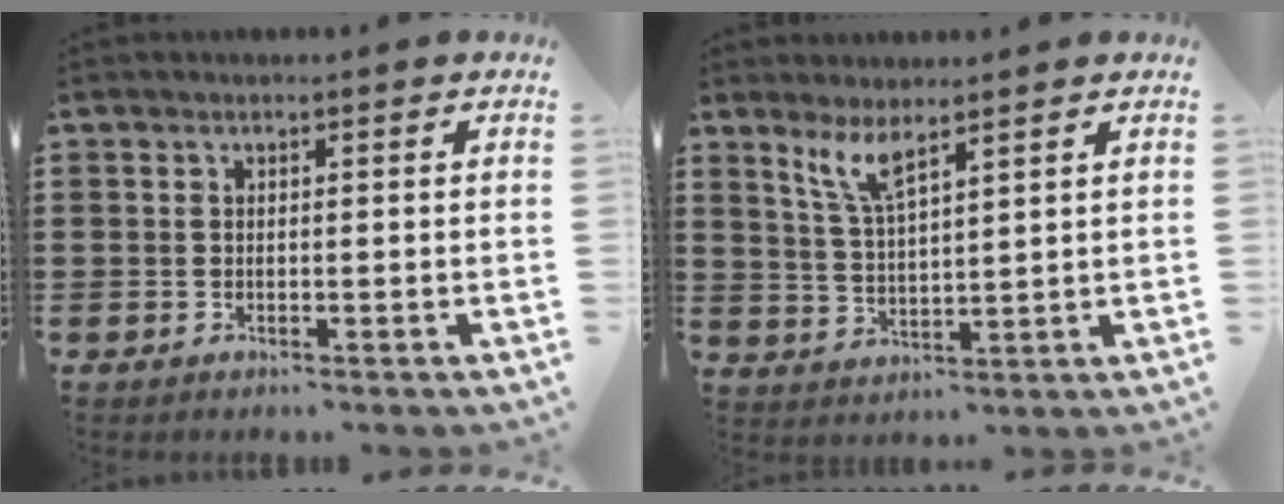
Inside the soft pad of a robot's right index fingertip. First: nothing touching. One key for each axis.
{"total": 4.8, "fx": 3.5, "fy": 0.6, "fz": 3.3, "tx": -0.075, "ty": -0.003, "tz": 0.063}